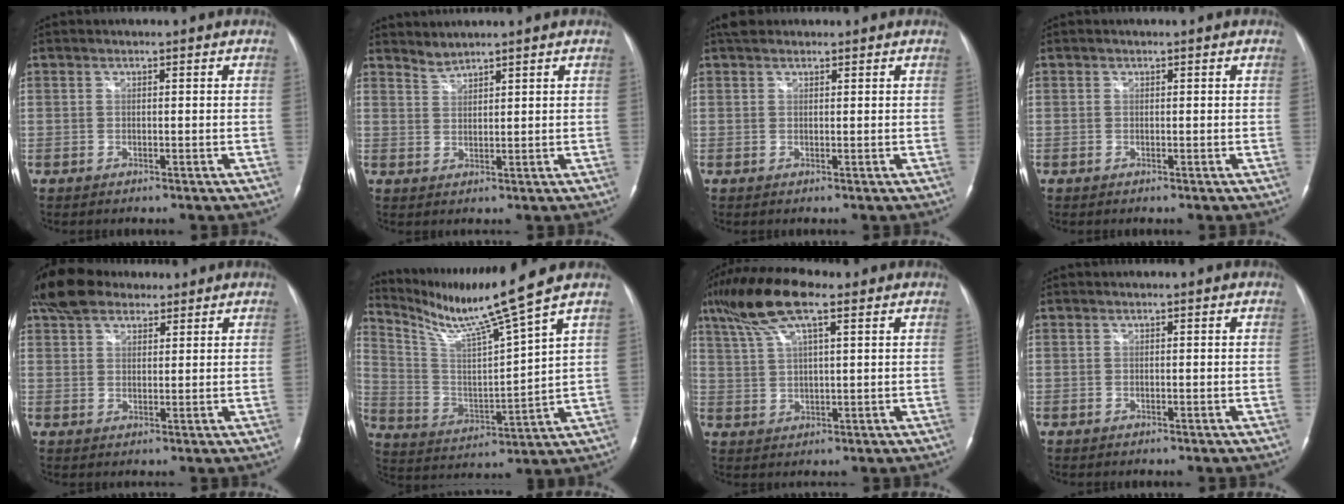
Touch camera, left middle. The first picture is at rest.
{"total": 2.0, "force": [2.0, -0.2, -0.2], "torque": [0.000, 0.000, 0.043]}
{"total": 2.9, "force": [2.3, 1.5, 0.9], "torque": [-0.017, 0.022, 0.035]}
{"total": 0.0}
{"total": 8.7, "force": [6.8, 4.2, 3.5], "torque": [-0.068, 0.034, 0.125]}
{"total": 11.6, "force": [10.1, -2.4, 5.2], "torque": [-0.107, -0.017, 0.197]}
{"total": 10.5, "force": [6.4, 2.5, 8.0], "torque": [-0.165, 0.029, 0.118]}
{"total": 0.0}